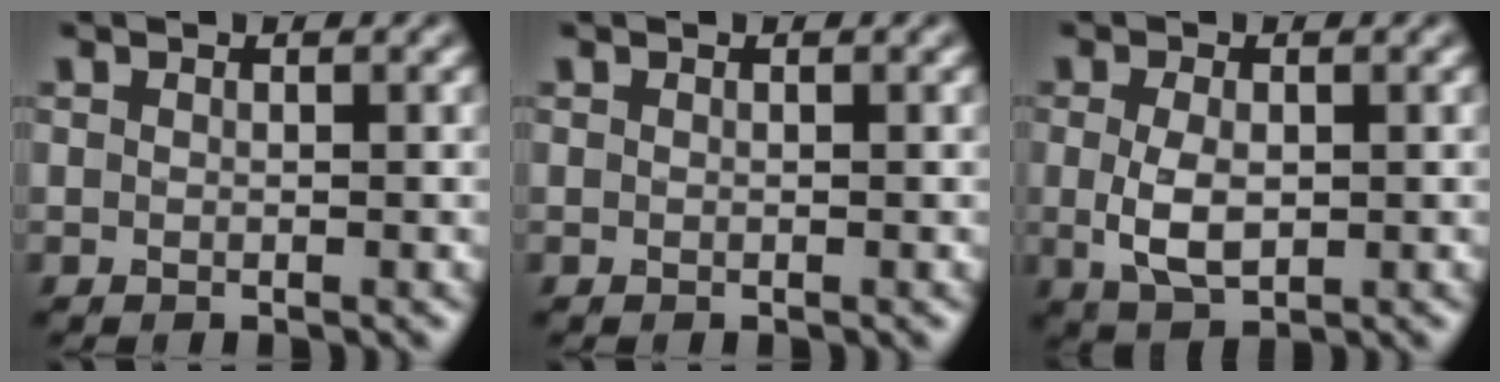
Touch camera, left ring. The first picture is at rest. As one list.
[{"total": 0.0}, {"total": 3.4, "force": [-0.1, 1.9, 2.8], "torque": [-0.064, -0.003, 0.002]}]